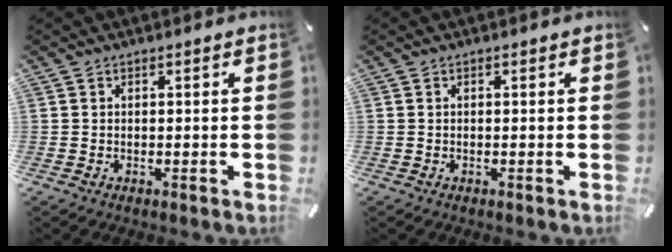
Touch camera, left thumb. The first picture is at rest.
{"total": 0.0}